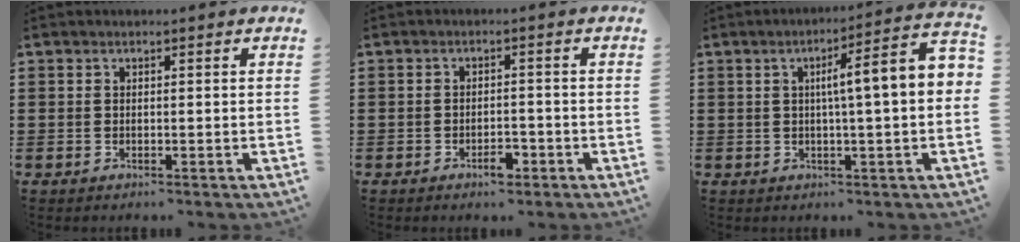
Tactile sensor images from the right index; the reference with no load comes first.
{"total": 2.9, "force": [-1.8, 1.2, 1.9], "torque": [-0.034, 0.002, -0.034]}
{"total": 6.2, "force": [0.1, 0.0, 6.2], "torque": [-0.100, -0.013, -0.014]}